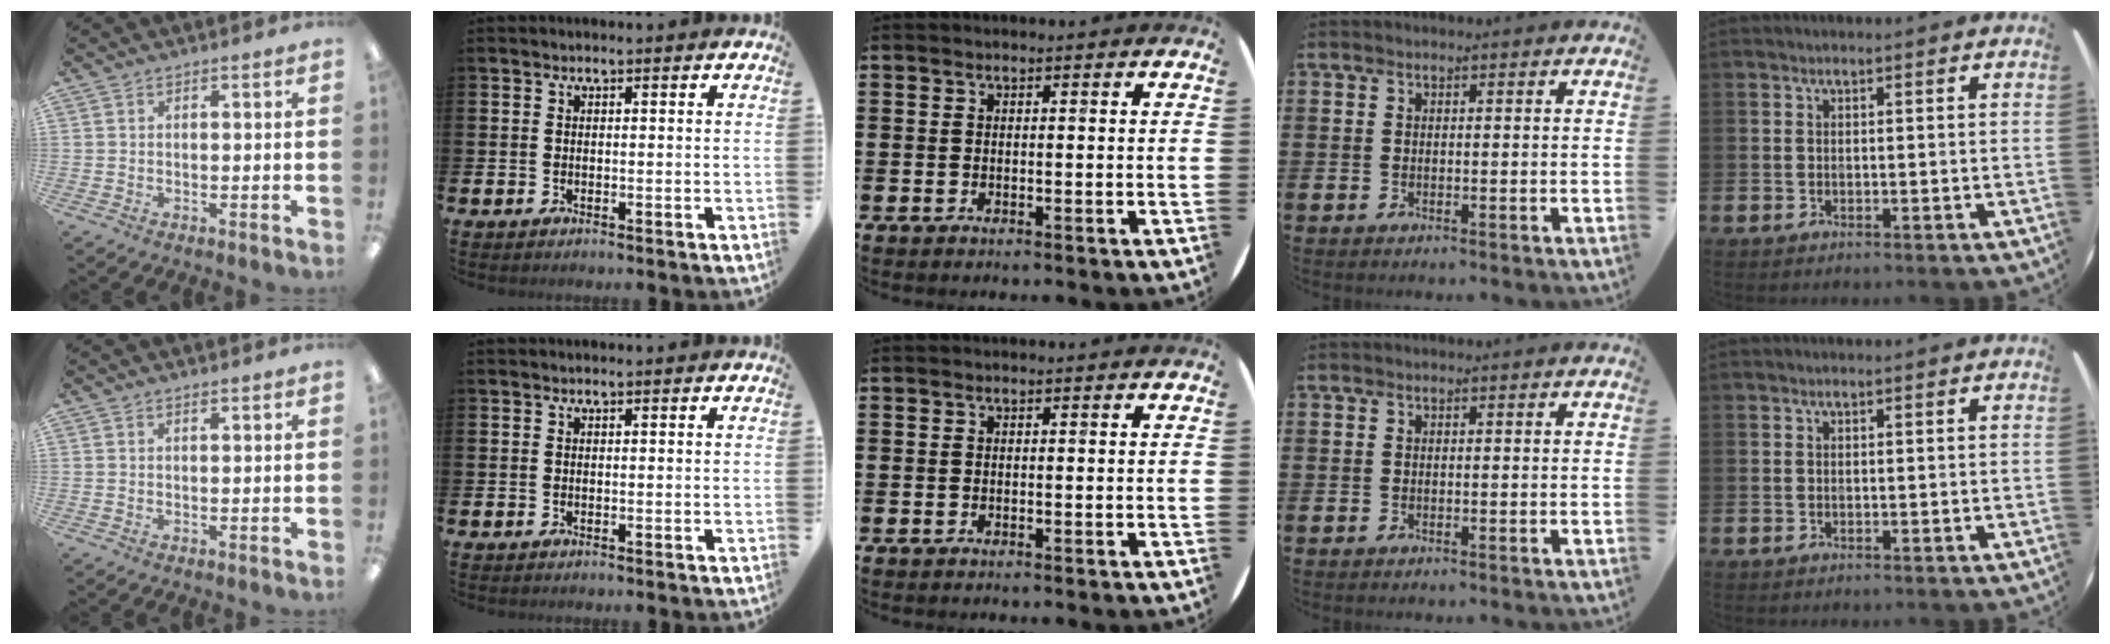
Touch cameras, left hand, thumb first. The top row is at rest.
{"thumb": {"total": 0.7, "force": [0.6, 0.1, 0.2], "torque": [-0.005, 0.000, 0.011]}}